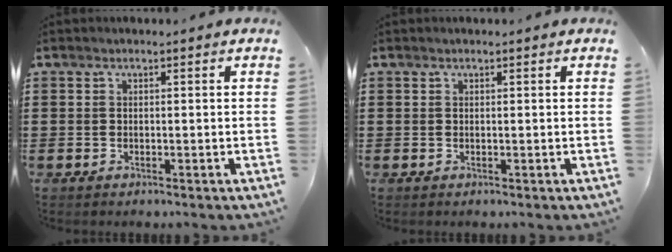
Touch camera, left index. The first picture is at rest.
{"total": 0.0}